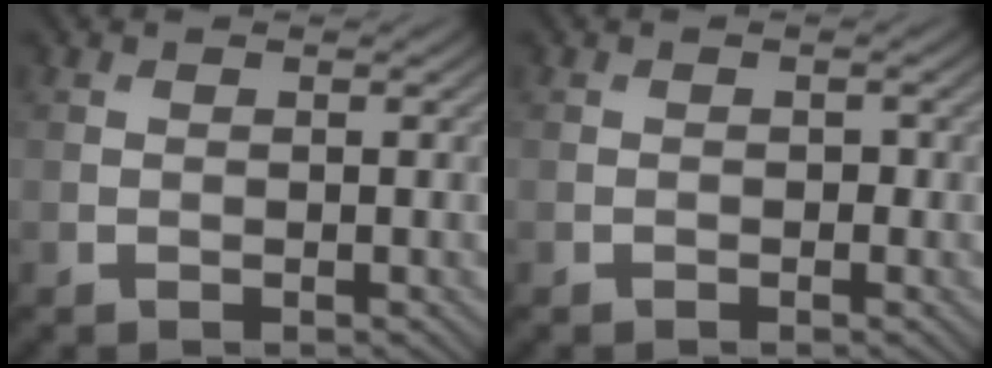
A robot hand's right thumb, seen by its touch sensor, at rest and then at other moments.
{"total": 0.7, "force": [-0.4, 0.5, 0.3], "torque": [-0.003, -0.002, -0.008]}